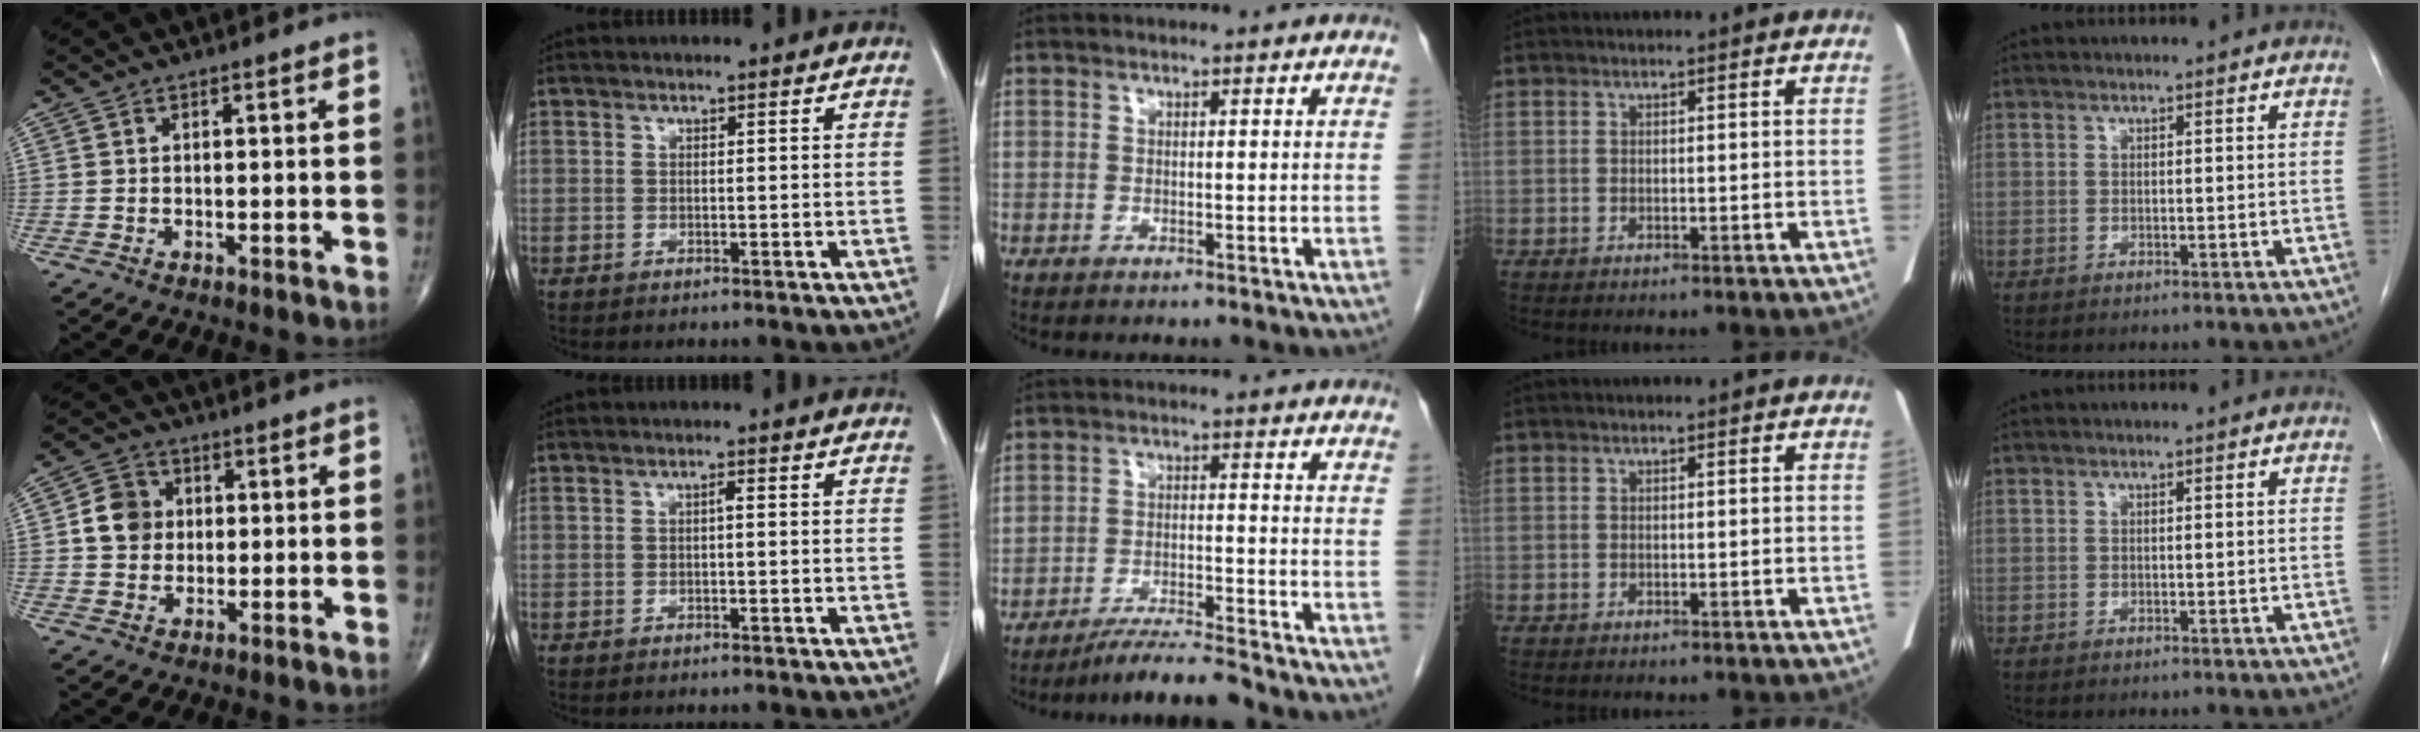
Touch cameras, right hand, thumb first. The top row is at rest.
{"thumb": {"total": 6.8, "force": [0.7, 6.0, 3.2], "torque": [-0.037, 0.007, 0.005]}, "index": {"total": 0.7, "force": [0.0, 0.1, 0.7], "torque": [-0.011, 0.002, 0.000]}, "middle": {"total": 5.9, "force": [-5.4, -0.7, 2.0], "torque": [-0.028, -0.015, -0.098]}}